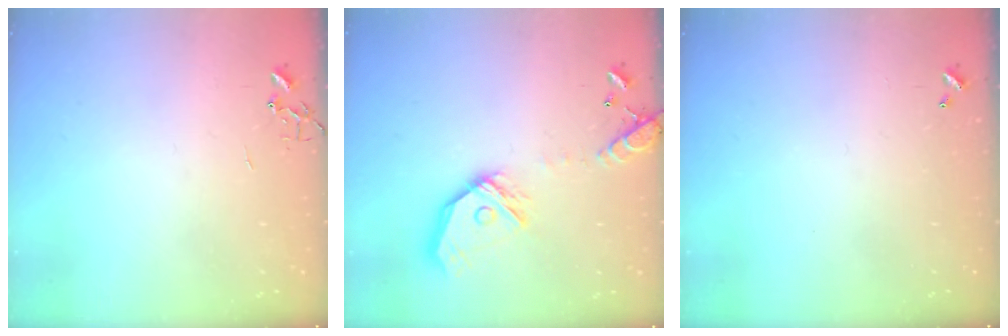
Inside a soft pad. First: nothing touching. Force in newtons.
{"total": 17.0, "press": 16.8, "slide": 2.7}
{"total": 0.0}